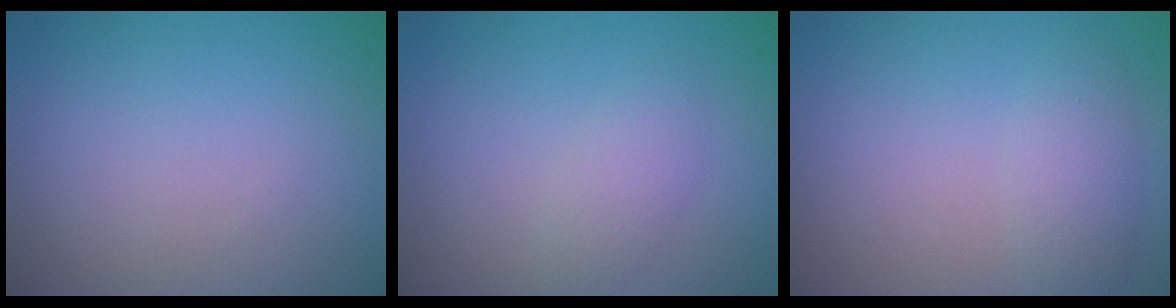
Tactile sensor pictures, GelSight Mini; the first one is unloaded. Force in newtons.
{"total": 1.7, "press": 1.7, "slide": 0.1}
{"total": 2.1, "press": 2.1, "slide": 0.2}